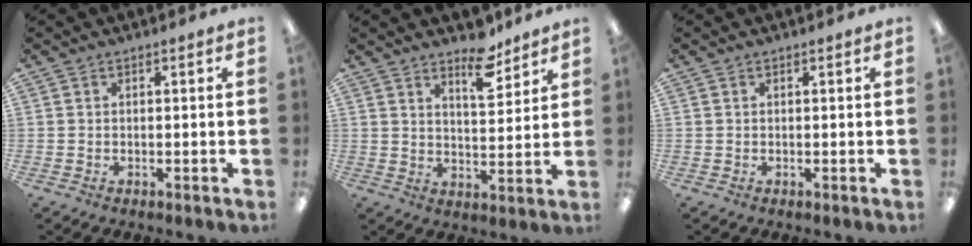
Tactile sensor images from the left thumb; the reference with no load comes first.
{"total": 8.7, "force": [6.6, 3.3, 4.7], "torque": [-0.045, -0.047, 0.107]}
{"total": 0.0}